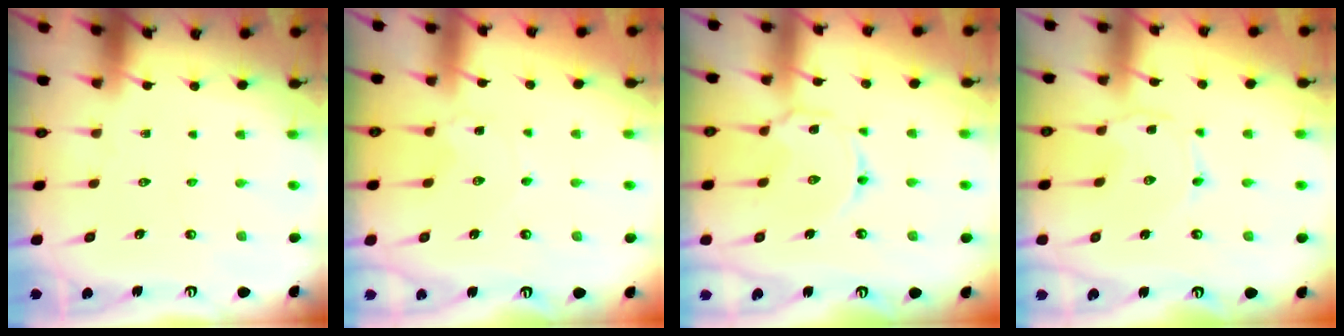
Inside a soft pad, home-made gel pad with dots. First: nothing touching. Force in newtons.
{"total": 2.9, "press": 2.9, "slide": 0.5}
{"total": 3.6, "press": 3.6, "slide": 0.4}
{"total": 1.8, "press": 1.8, "slide": 0.3}